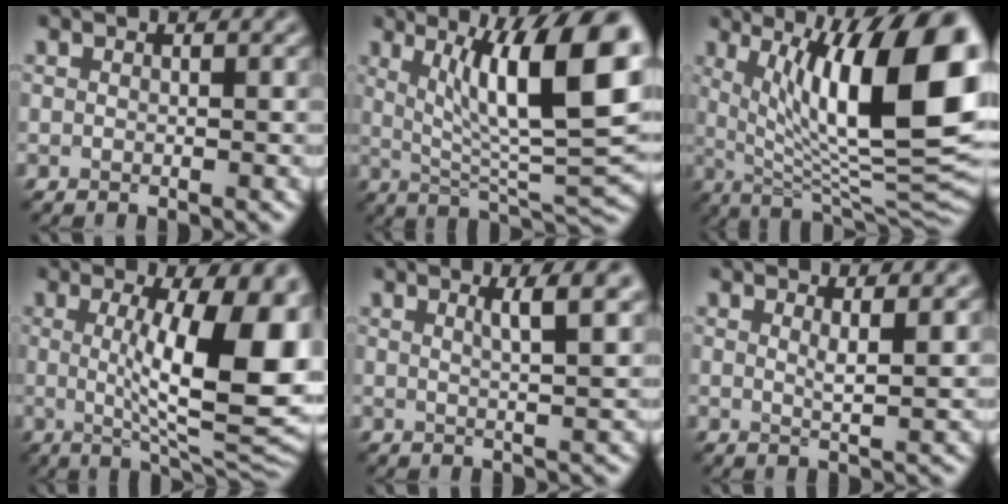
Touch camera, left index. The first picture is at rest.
{"total": 12.9, "force": [3.7, 3.2, 11.9], "torque": [-0.170, 0.000, 0.062]}
{"total": 15.9, "force": [3.8, 4.7, 14.7], "torque": [-0.201, -0.010, 0.064]}
{"total": 13.8, "force": [1.0, 4.0, 13.2], "torque": [-0.143, -0.008, 0.017]}
{"total": 3.3, "force": [1.5, 0.7, 2.8], "torque": [-0.026, 0.002, 0.019]}
{"total": 1.7, "force": [0.9, 0.4, 1.4], "torque": [-0.018, -0.004, 0.011]}